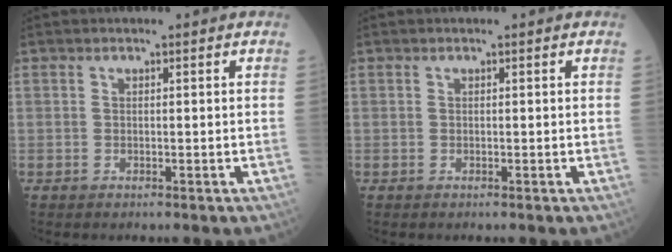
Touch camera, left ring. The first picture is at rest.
{"total": 0.0}